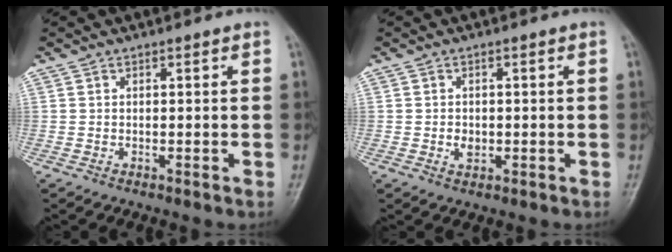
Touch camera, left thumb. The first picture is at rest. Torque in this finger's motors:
{"motor_torque": [0.00, 0.04, 0.12, -0.06, 0.00]}